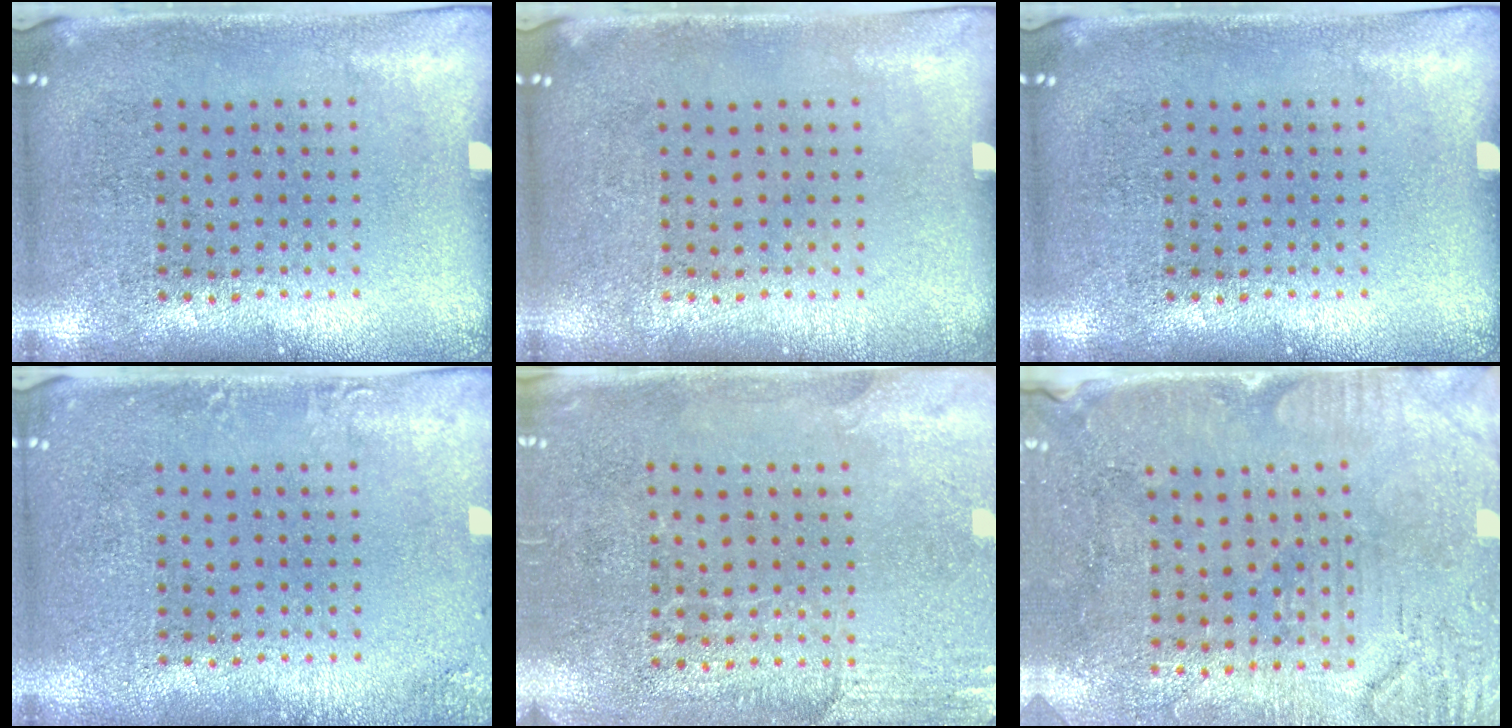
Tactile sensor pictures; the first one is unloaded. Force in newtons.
{"total": 0.0}
{"total": 0.0}
{"total": 1.3, "press": 1.3, "slide": 0.0}
{"total": 2.7, "press": 2.5, "slide": 1.1}
{"total": 3.0, "press": 2.7, "slide": 1.2}